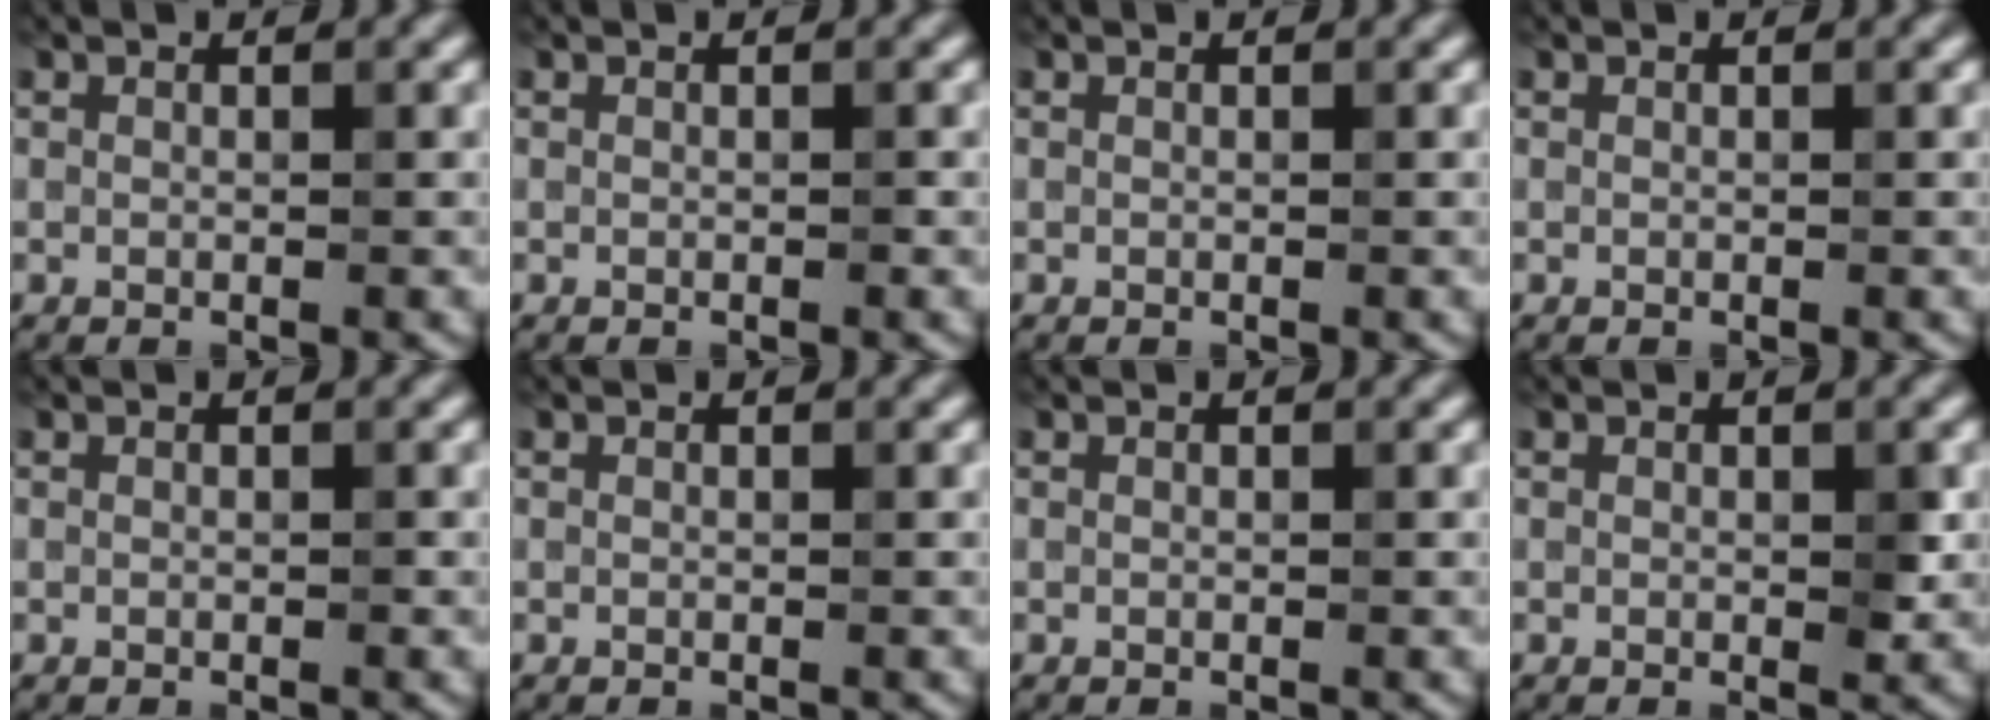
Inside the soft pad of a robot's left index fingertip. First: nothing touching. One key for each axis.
{"total": 0.0}
{"total": 0.0}
{"total": 0.0}
{"total": 0.0}
{"total": 0.0}
{"total": 0.0}
{"total": 1.0, "fx": 0.0, "fy": 0.4, "fz": 0.9, "tx": -0.008, "ty": -0.004, "tz": 0.000}